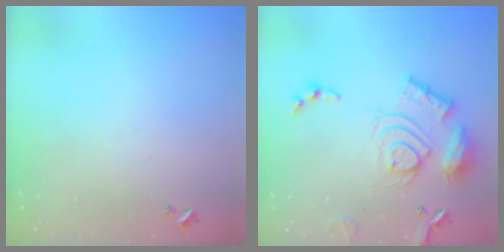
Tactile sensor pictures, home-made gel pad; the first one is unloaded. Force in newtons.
{"total": 18.7, "press": 18.6, "slide": 1.8}